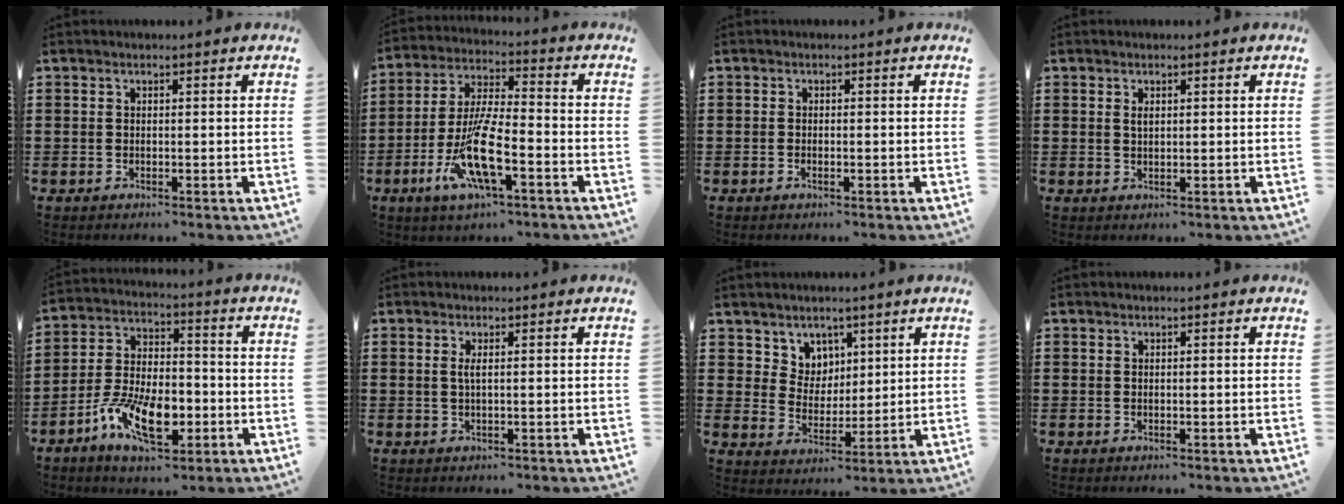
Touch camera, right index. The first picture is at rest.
{"total": 10.9, "force": [-4.7, 2.5, 9.5], "torque": [-0.207, -0.011, -0.090]}
{"total": 0.6, "force": [-0.4, 0.1, 0.5], "torque": [-0.011, -0.005, -0.006]}
{"total": 1.1, "force": [0.4, 0.5, 0.9], "torque": [-0.020, 0.004, 0.007]}
{"total": 11.2, "force": [-4.9, 5.3, 8.6], "torque": [-0.181, 0.006, -0.087]}
{"total": 1.3, "force": [0.2, 0.1, 1.3], "torque": [-0.027, 0.000, 0.003]}
{"total": 5.6, "force": [3.7, 4.3, 0.0], "torque": [-0.030, 0.000, 0.070]}
{"total": 0.0}